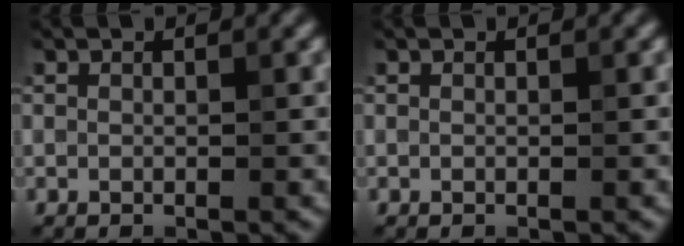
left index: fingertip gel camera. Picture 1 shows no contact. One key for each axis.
{"total": 0.0}